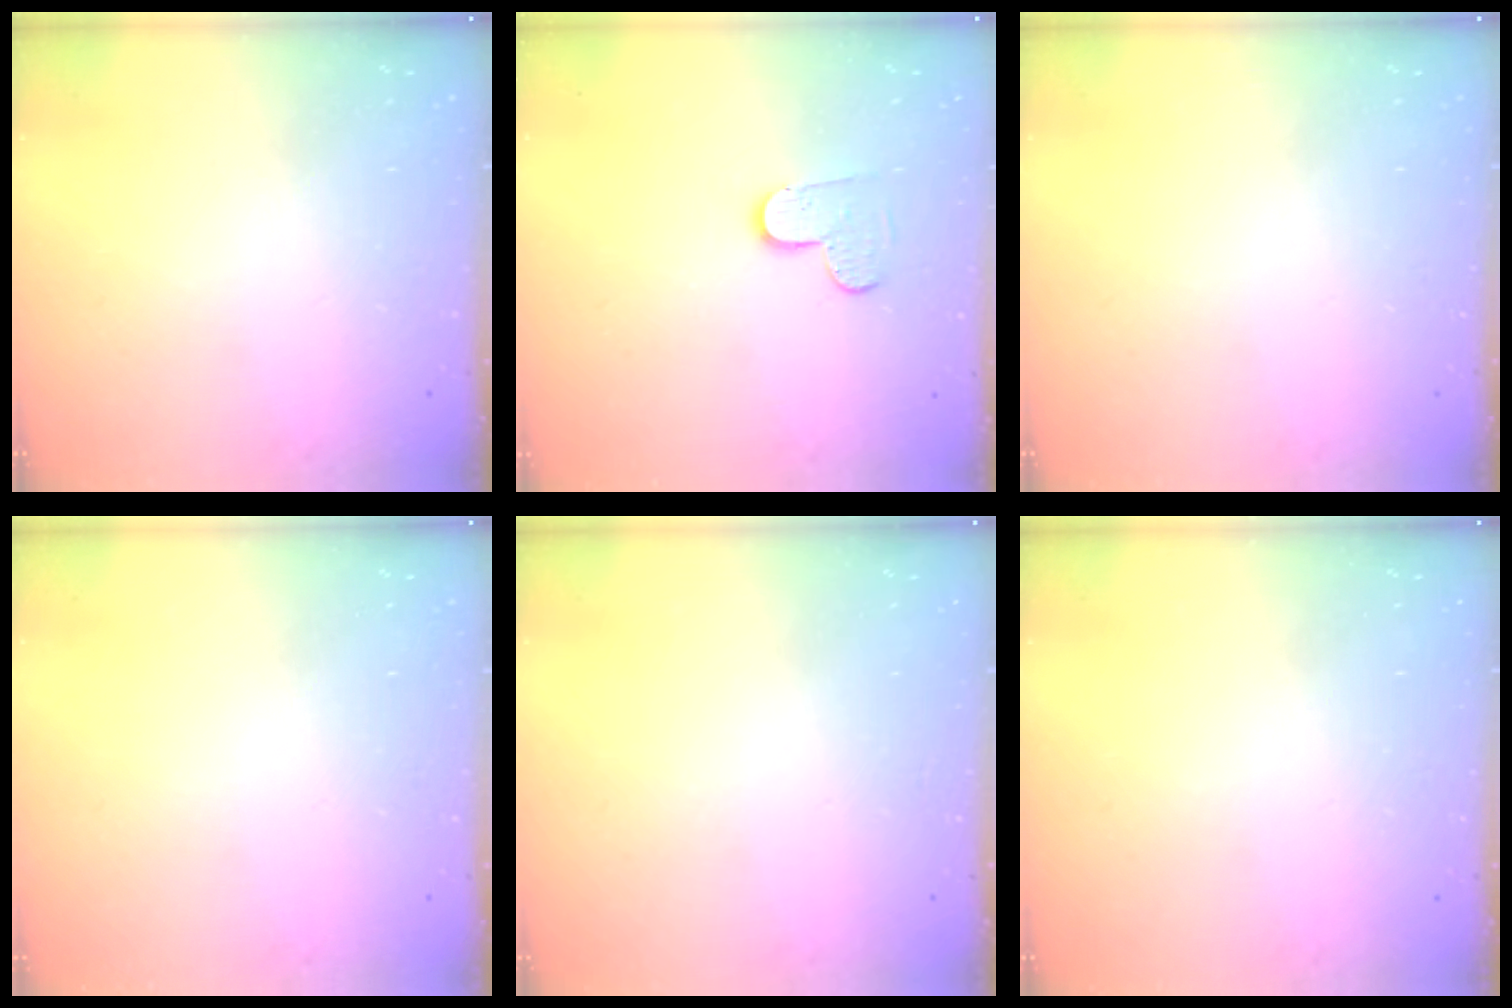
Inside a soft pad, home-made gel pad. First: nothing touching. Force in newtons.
{"total": 4.2, "press": 4.2, "slide": 0.4}
{"total": 0.0}
{"total": 0.0}
{"total": 0.0}
{"total": 0.0}